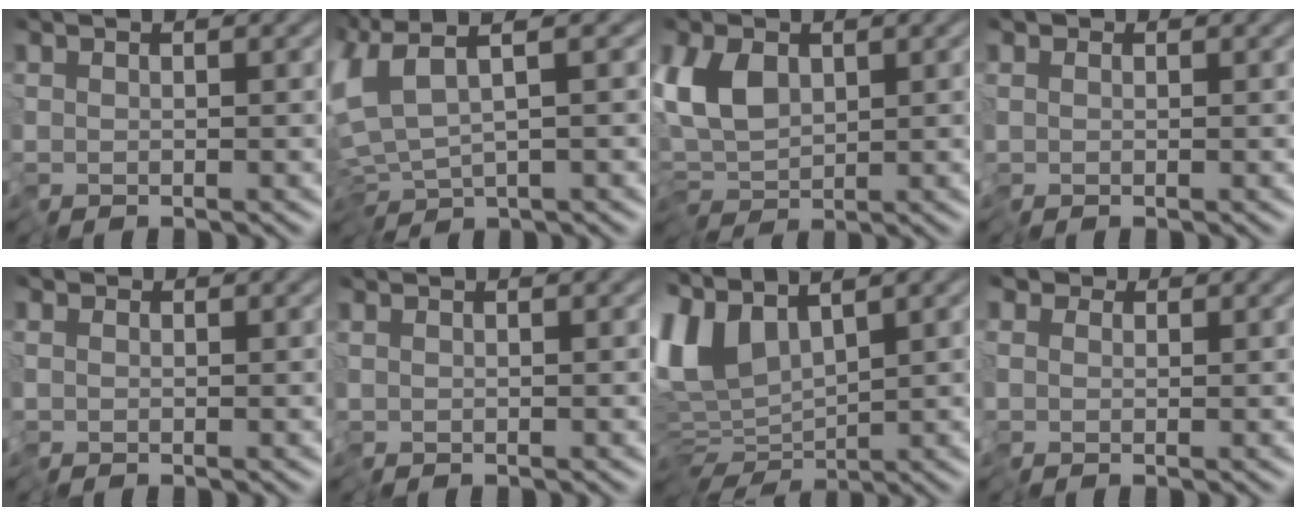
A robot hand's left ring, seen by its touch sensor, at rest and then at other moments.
{"total": 7.4, "force": [0.7, 3.9, 6.2], "torque": [-0.153, -0.011, 0.016]}
{"total": 4.4, "force": [-0.4, 3.0, 3.3], "torque": [-0.064, 0.003, -0.018]}
{"total": 1.3, "force": [0.2, 1.2, 0.4], "torque": [-0.015, 0.001, -0.001]}
{"total": 1.0, "force": [0.1, 1.0, 0.2], "torque": [-0.007, 0.000, -0.005]}
{"total": 0.0}
{"total": 7.5, "force": [1.3, 3.8, 6.2], "torque": [-0.143, -0.009, 0.025]}
{"total": 2.0, "force": [0.5, 1.9, 0.5], "torque": [-0.016, 0.001, 0.000]}